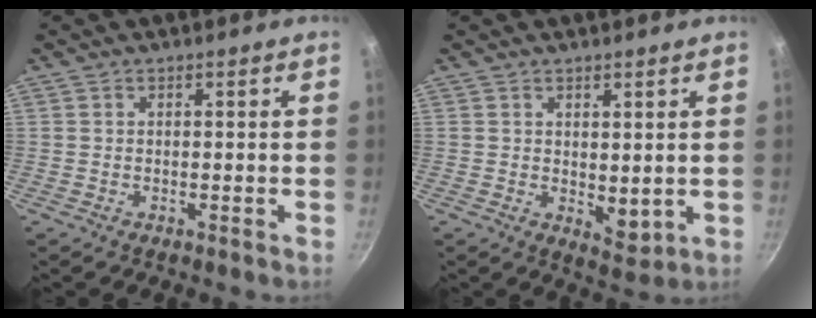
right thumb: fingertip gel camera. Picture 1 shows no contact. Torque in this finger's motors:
{"motor_torque": [-0.39, 0.41, -0.31, 0.35, 0.00]}